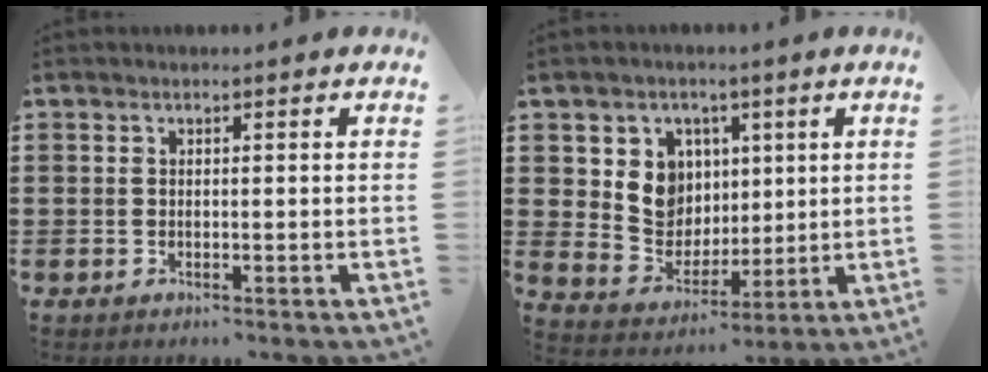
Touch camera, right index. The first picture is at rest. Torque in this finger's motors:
{"motor_torque": [0.86, 0.85, 0.24, 0.11]}